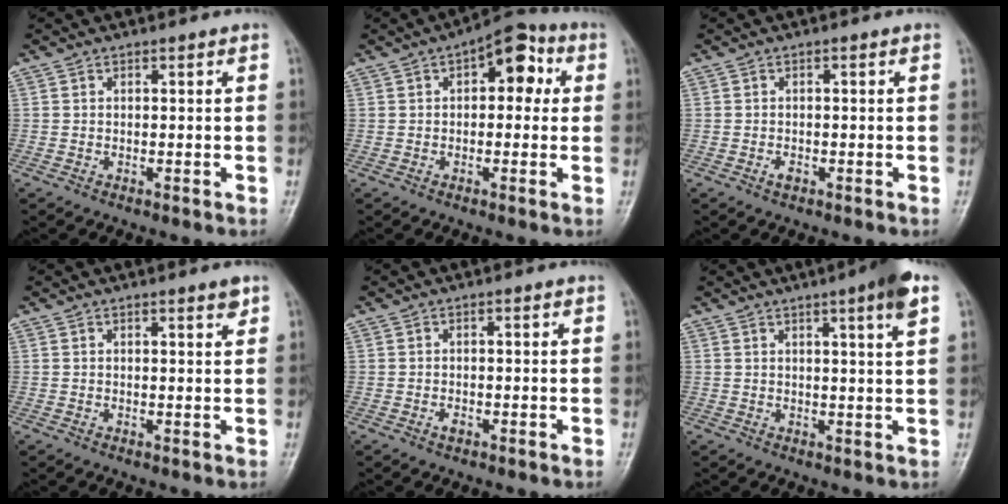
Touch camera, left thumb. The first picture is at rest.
{"total": 8.8, "force": [2.3, 4.9, 7.0], "torque": [-0.053, 0.019, 0.017]}
{"total": 1.3, "force": [-0.6, 0.7, 0.9], "torque": [-0.014, 0.003, -0.011]}
{"total": 1.7, "force": [1.2, 0.3, 1.2], "torque": [-0.015, -0.007, 0.016]}
{"total": 1.1, "force": [-0.5, 0.6, 0.8], "torque": [-0.012, 0.002, -0.009]}
{"total": 6.1, "force": [3.2, 0.2, 5.2], "torque": [-0.074, -0.010, 0.043]}